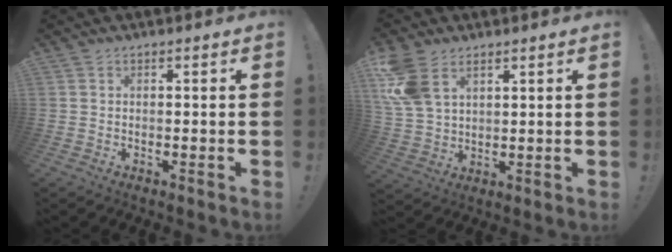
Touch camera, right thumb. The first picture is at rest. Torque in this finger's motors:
{"motor_torque": [-0.06, 0.74, 0.82, 0.71, 0.11]}